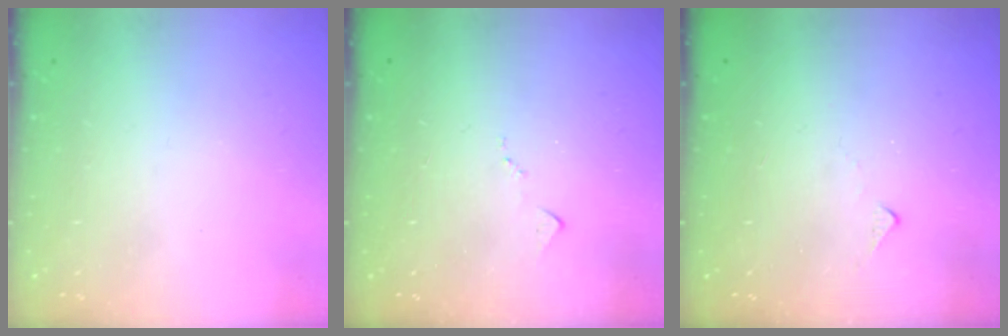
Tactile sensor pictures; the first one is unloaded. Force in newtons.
{"total": 5.9, "press": 5.8, "slide": 0.8}
{"total": 4.6, "press": 4.6, "slide": 0.6}